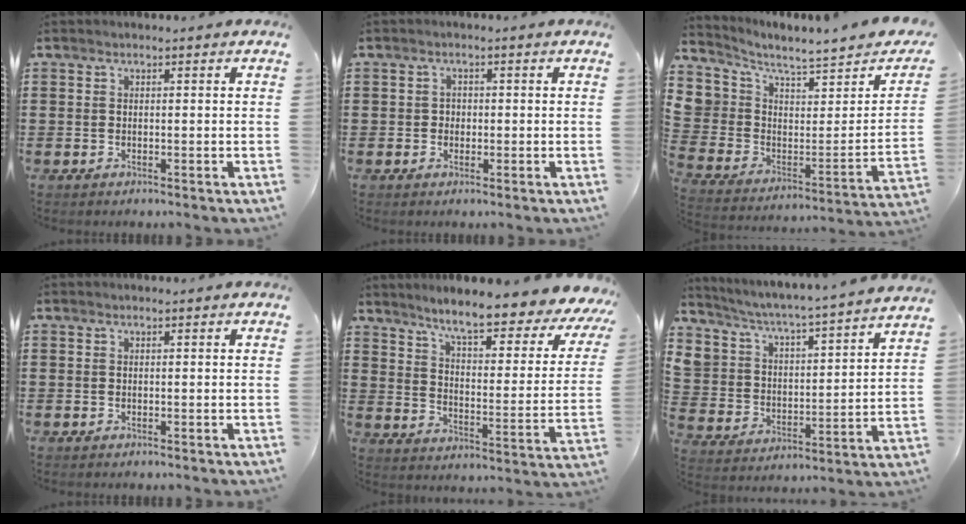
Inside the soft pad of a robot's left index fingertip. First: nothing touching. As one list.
[{"total": 1.3, "force": [0.0, 1.2, 0.5], "torque": [-0.013, 0.006, -0.003]}, {"total": 3.2, "force": [2.5, 2.0, 0.2], "torque": [-0.039, -0.038, 0.037]}, {"total": 0.0}, {"total": 7.6, "force": [6.2, -0.2, 4.4], "torque": [-0.103, -0.045, 0.095]}, {"total": 2.5, "force": [2.4, 0.7, 0.2], "torque": [-0.023, -0.039, 0.030]}]